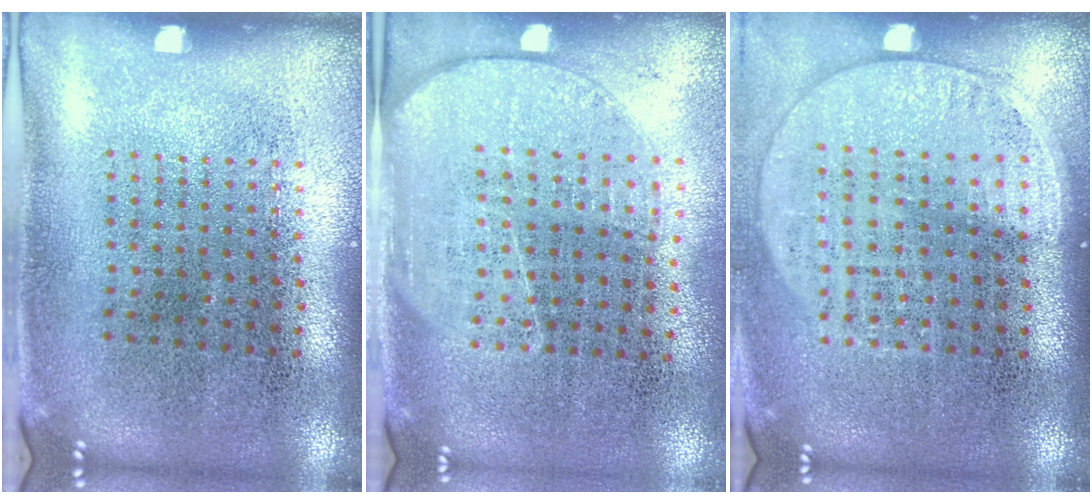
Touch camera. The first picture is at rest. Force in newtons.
{"total": 1.9, "press": 1.5, "slide": 1.1}
{"total": 1.5, "press": 1.4, "slide": 0.7}